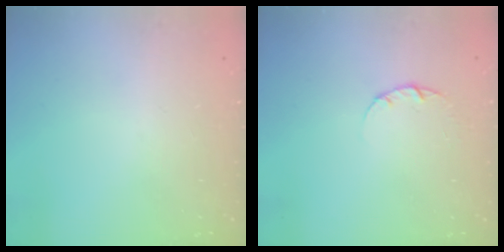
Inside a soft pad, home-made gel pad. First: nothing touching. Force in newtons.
{"total": 2.2, "press": 2.2, "slide": 0.3}